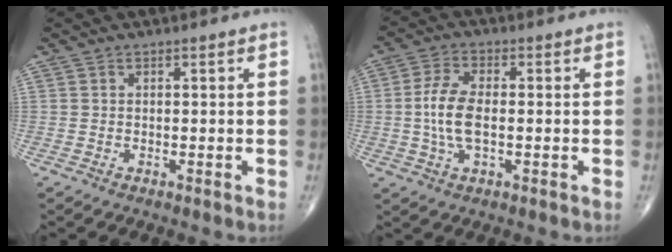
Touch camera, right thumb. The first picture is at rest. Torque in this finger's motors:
{"motor_torque": [1.43, 1.88, 0.86, -0.25, 0.22]}